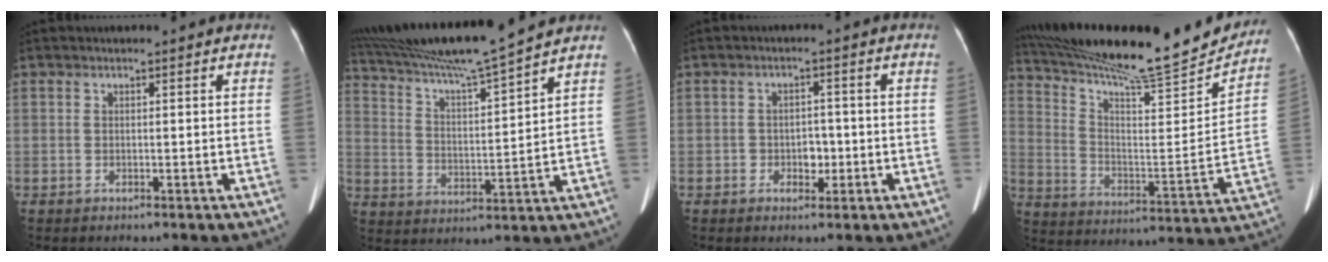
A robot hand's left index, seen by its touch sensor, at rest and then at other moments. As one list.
[{"total": 15.5, "force": [13.8, -1.9, 6.9], "torque": [-0.130, -0.006, 0.231]}, {"total": 2.8, "force": [-0.8, 2.0, 1.8], "torque": [-0.021, 0.006, -0.009]}, {"total": 25.0, "force": [22.6, 2.3, 10.4], "torque": [-0.181, -0.043, 0.329]}]